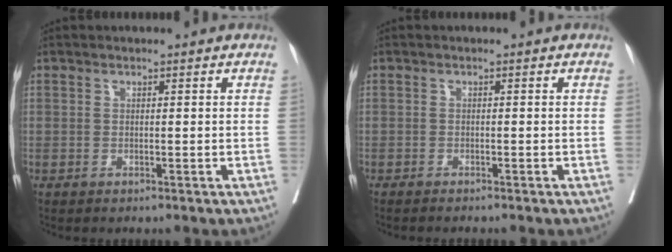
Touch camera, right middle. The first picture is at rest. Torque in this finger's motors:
{"motor_torque": [0.25, -0.35, 0.06, 0.01]}